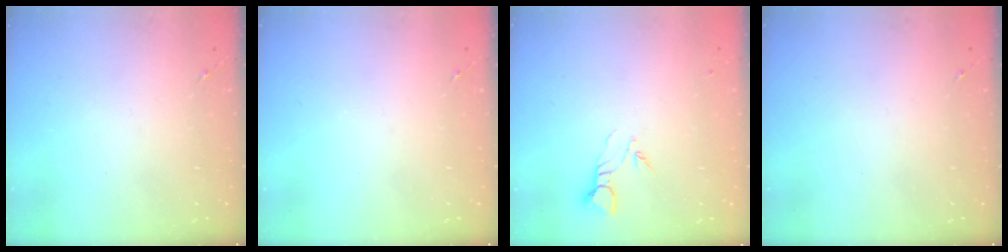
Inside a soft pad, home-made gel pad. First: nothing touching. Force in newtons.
{"total": 0.0}
{"total": 3.4, "press": 3.4, "slide": 0.2}
{"total": 0.0}